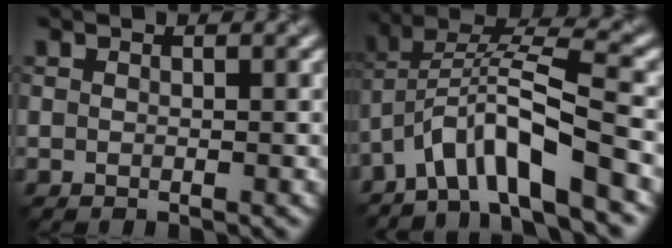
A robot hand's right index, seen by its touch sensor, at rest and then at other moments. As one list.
[{"total": 7.7, "force": [-5.3, 1.3, 5.4], "torque": [-0.092, 0.024, -0.089]}]